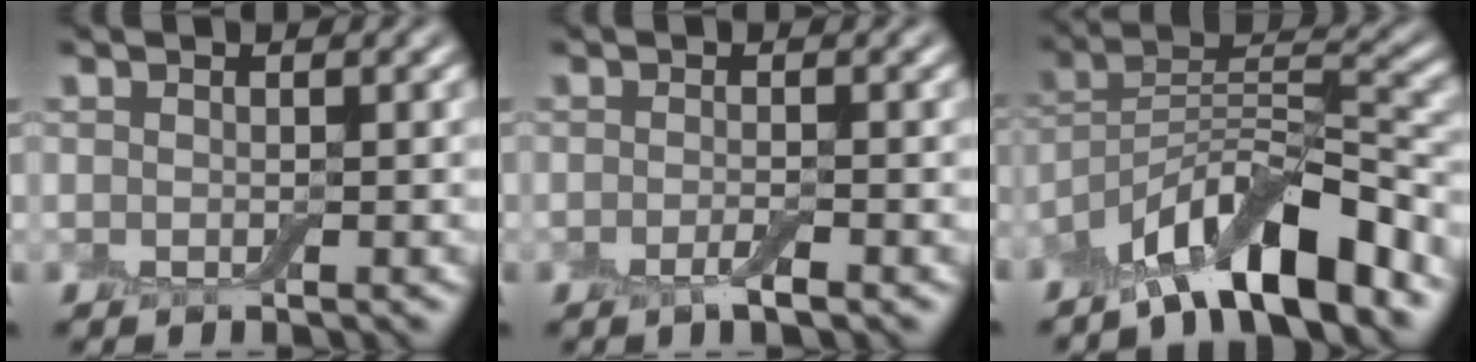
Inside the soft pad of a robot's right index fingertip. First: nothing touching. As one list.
[{"total": 1.5, "force": [-0.7, 0.3, 1.3], "torque": [-0.021, -0.004, -0.017]}, {"total": 9.7, "force": [-6.9, 2.5, 6.4], "torque": [-0.103, 0.013, -0.128]}]